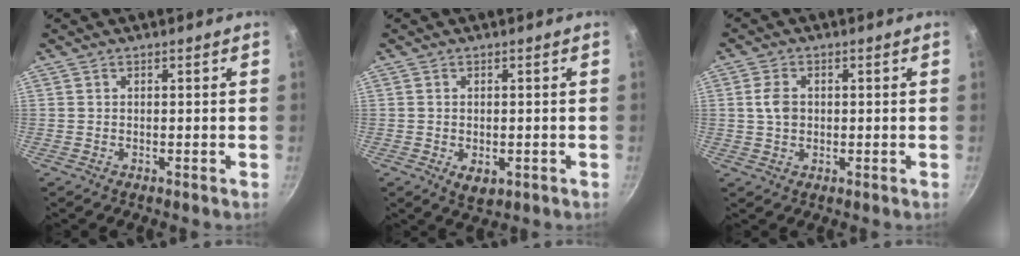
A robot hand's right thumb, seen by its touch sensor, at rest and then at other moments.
{"total": 3.9, "force": [-1.0, 2.4, 2.9], "torque": [-0.044, -0.010, -0.010]}
{"total": 4.2, "force": [0.4, 3.1, 2.8], "torque": [-0.047, 0.004, 0.004]}